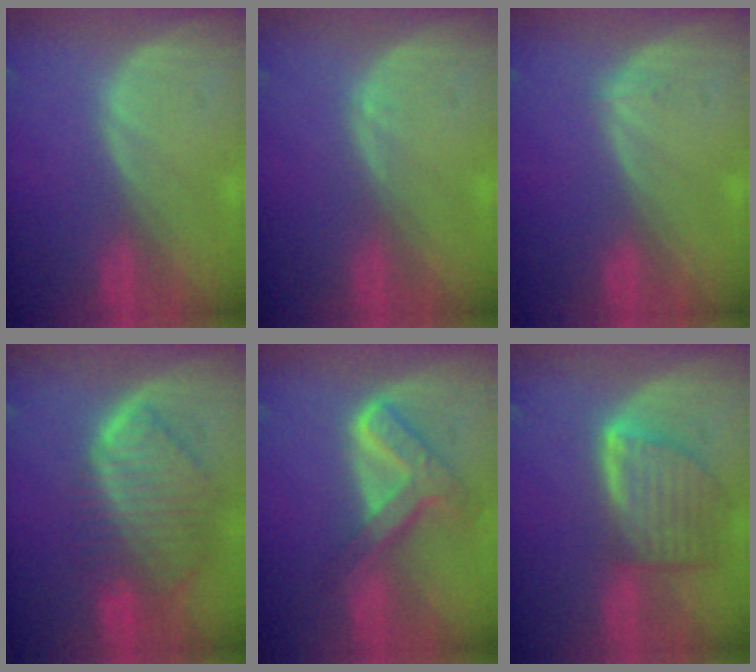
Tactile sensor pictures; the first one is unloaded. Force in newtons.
{"total": 0.8, "press": 0.7, "slide": 0.1}
{"total": 0.5, "press": 0.5, "slide": 0.2}
{"total": 10.1, "press": 8.8, "slide": 5.1}
{"total": 7.7, "press": 6.5, "slide": 4.1}
{"total": 8.0, "press": 7.2, "slide": 3.5}